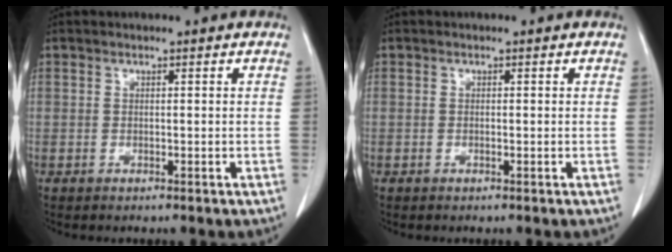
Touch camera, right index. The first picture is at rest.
{"total": 0.0}